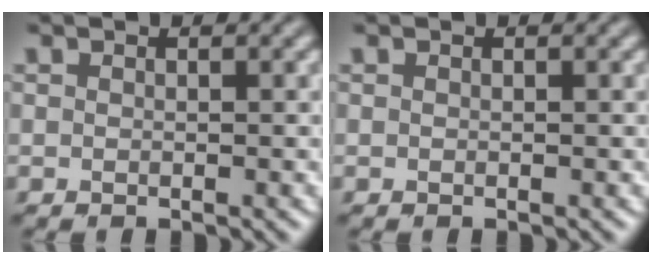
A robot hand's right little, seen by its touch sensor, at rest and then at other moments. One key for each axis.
{"total": 0.0}